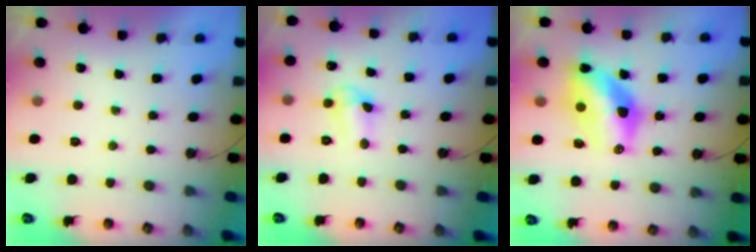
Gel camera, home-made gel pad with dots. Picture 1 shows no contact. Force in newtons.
{"total": 5.7, "press": 5.7, "slide": 0.6}
{"total": 12.4, "press": 12.3, "slide": 0.9}